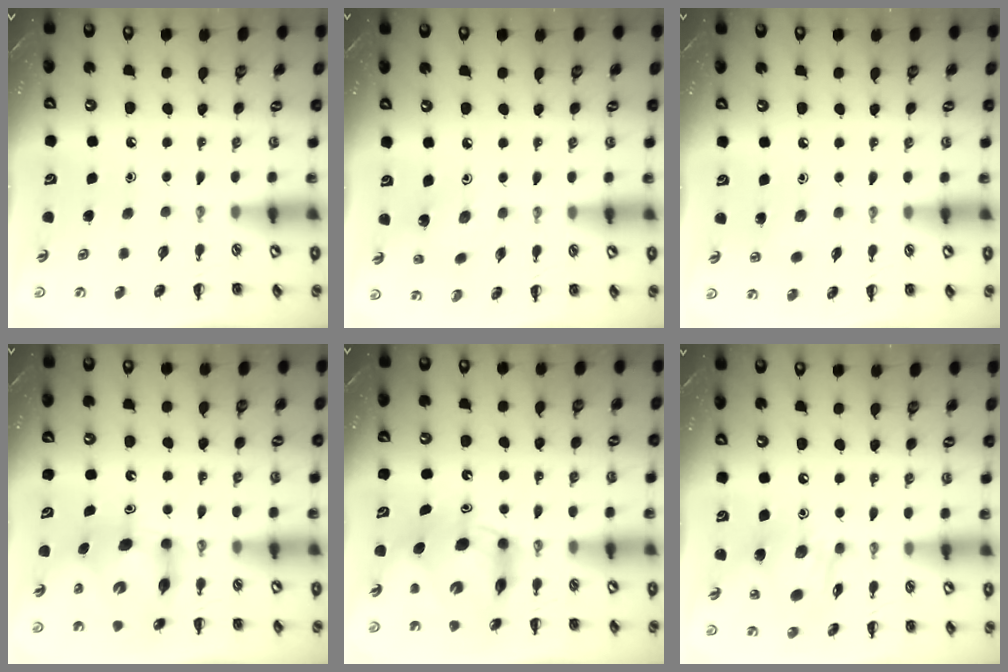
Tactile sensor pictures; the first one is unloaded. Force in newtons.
{"total": 2.4, "press": 2.2, "slide": 0.8}
{"total": 3.5, "press": 3.4, "slide": 0.9}
{"total": 6.4, "press": 6.3, "slide": 0.9}
{"total": 9.3, "press": 8.9, "slide": 2.6}
{"total": 12.6, "press": 12.5, "slide": 1.5}